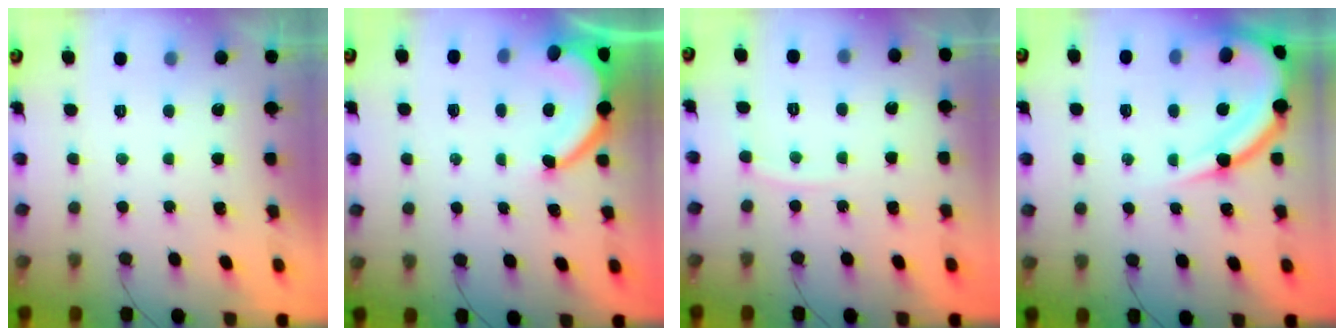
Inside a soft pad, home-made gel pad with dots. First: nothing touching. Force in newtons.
{"total": 6.3, "press": 6.3, "slide": 0.5}
{"total": 4.5, "press": 4.5, "slide": 0.3}
{"total": 11.0, "press": 10.9, "slide": 1.1}